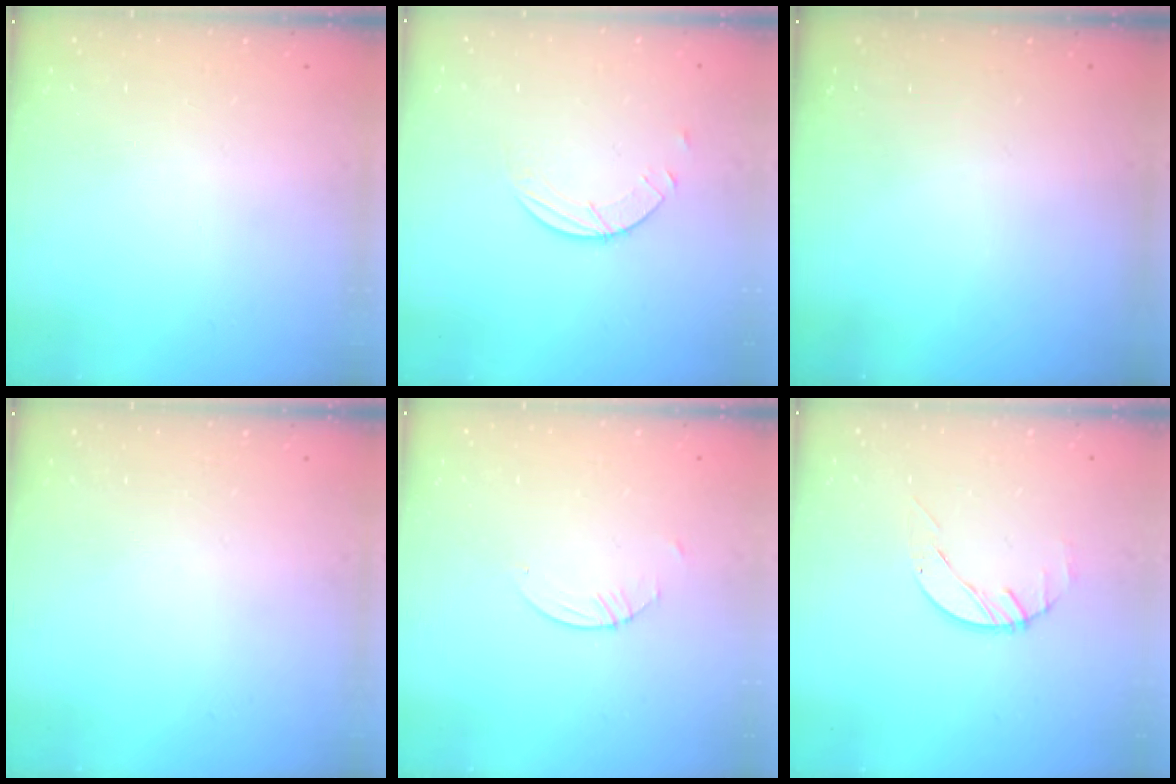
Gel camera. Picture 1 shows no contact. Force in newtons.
{"total": 2.5, "press": 2.4, "slide": 0.2}
{"total": 0.0}
{"total": 0.0}
{"total": 0.8, "press": 0.8, "slide": 0.2}
{"total": 2.6, "press": 2.6, "slide": 0.3}